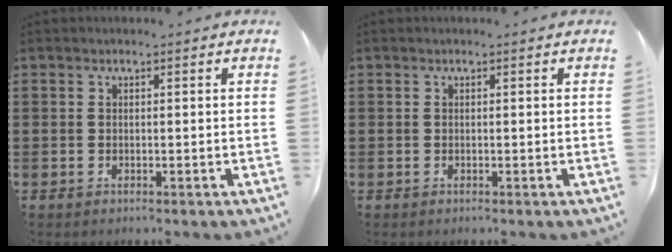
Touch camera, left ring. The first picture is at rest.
{"total": 0.0}